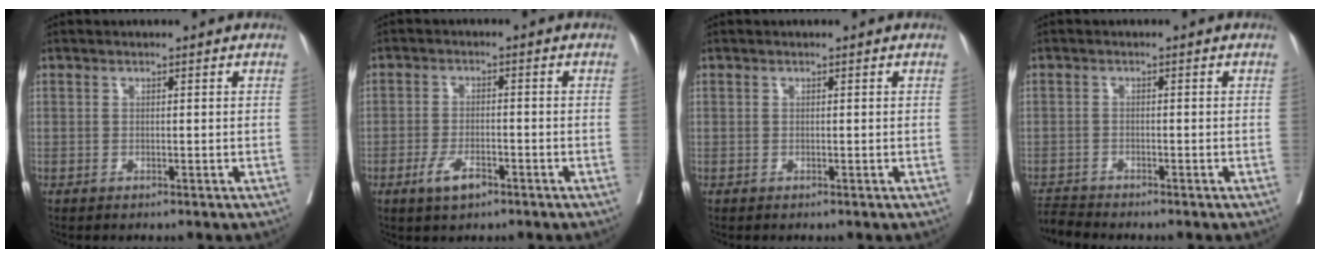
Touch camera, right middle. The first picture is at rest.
{"total": 4.3, "force": [-2.5, 1.5, 3.1], "torque": [-0.063, -0.002, -0.043]}
{"total": 0.0}
{"total": 2.6, "force": [-2.4, -0.8, -0.4], "torque": [0.003, -0.018, -0.046]}